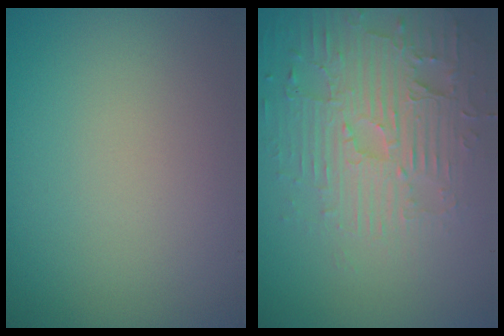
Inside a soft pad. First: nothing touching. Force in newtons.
{"total": 4.4, "press": 4.0, "slide": 1.7}